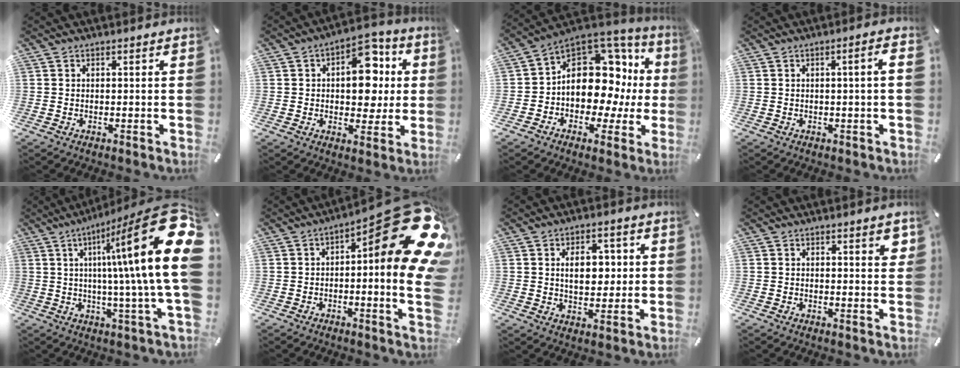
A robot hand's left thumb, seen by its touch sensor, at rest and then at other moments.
{"total": 13.6, "force": [2.4, 9.1, 9.9], "torque": [-0.120, -0.006, 0.038]}
{"total": 14.7, "force": [2.8, 11.3, 9.1], "torque": [-0.136, -0.039, 0.048]}
{"total": 3.6, "force": [0.0, 0.1, 3.6], "torque": [-0.060, -0.003, -0.001]}
{"total": 30.4, "force": [6.8, 5.3, 29.2], "torque": [-0.400, -0.076, 0.112]}
{"total": 24.0, "force": [7.4, 6.2, 22.0], "torque": [-0.267, -0.087, 0.130]}
{"total": 8.6, "force": [1.5, 5.7, 6.3], "torque": [-0.093, 0.001, 0.019]}
{"total": 2.9, "force": [1.4, 0.8, 2.4], "torque": [-0.034, -0.004, 0.019]}